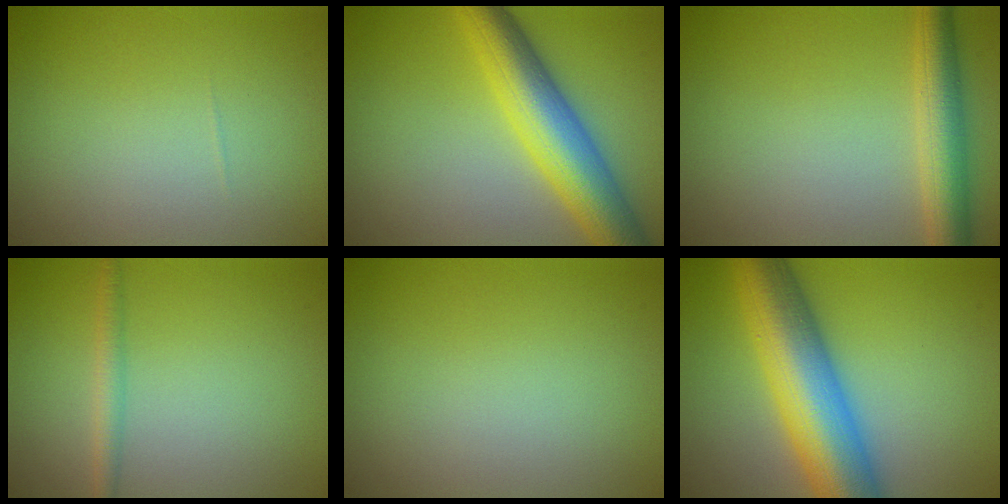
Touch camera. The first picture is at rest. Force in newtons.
{"total": 8.1, "press": 8.1, "slide": 0.1}
{"total": 4.4, "press": 4.4, "slide": 0.0}
{"total": 1.7, "press": 1.7, "slide": 0.1}
{"total": 0.0}
{"total": 11.2, "press": 11.2, "slide": 0.2}